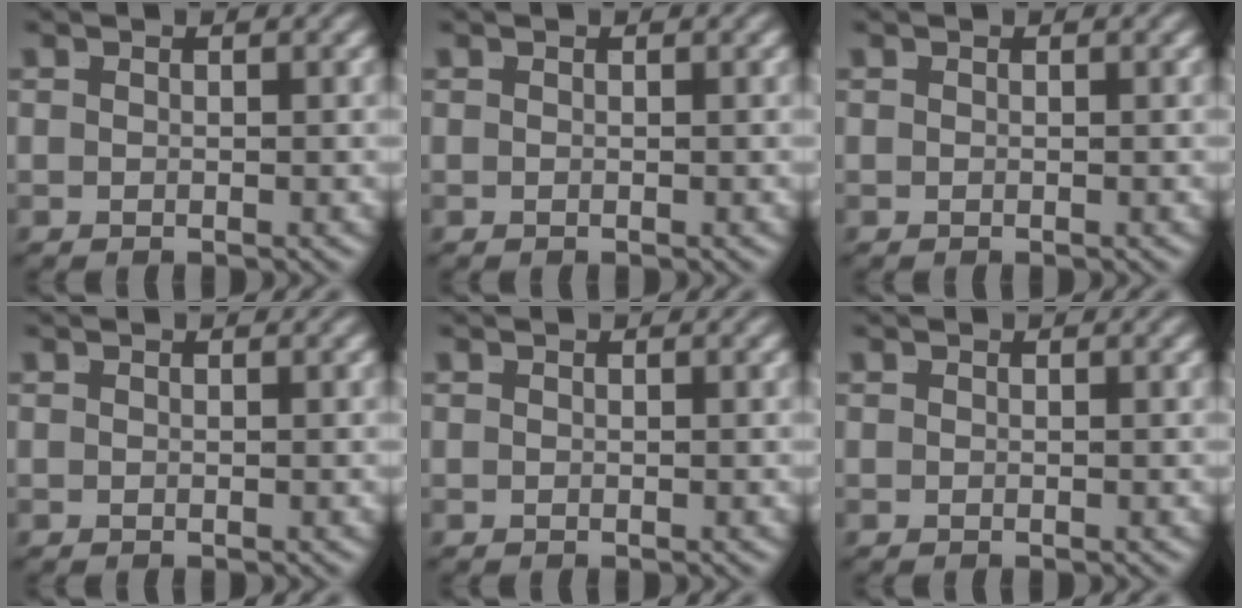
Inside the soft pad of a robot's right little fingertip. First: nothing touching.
{"total": 0.0}
{"total": 0.0}
{"total": 0.0}
{"total": 0.0}
{"total": 0.0}